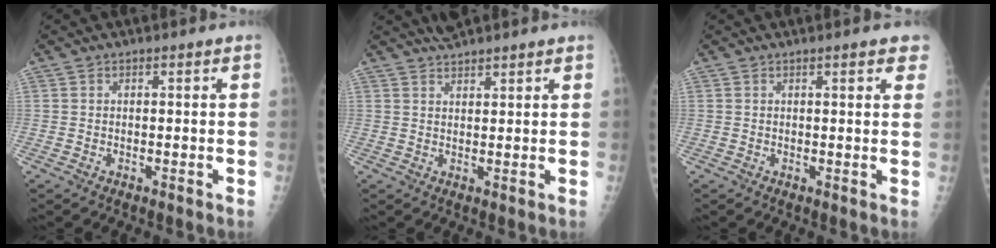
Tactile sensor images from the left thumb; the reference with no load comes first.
{"total": 3.9, "force": [3.6, 0.7, 1.3], "torque": [-0.008, 0.001, 0.060]}
{"total": 3.9, "force": [2.7, 0.9, 2.7], "torque": [-0.013, 0.000, 0.026]}